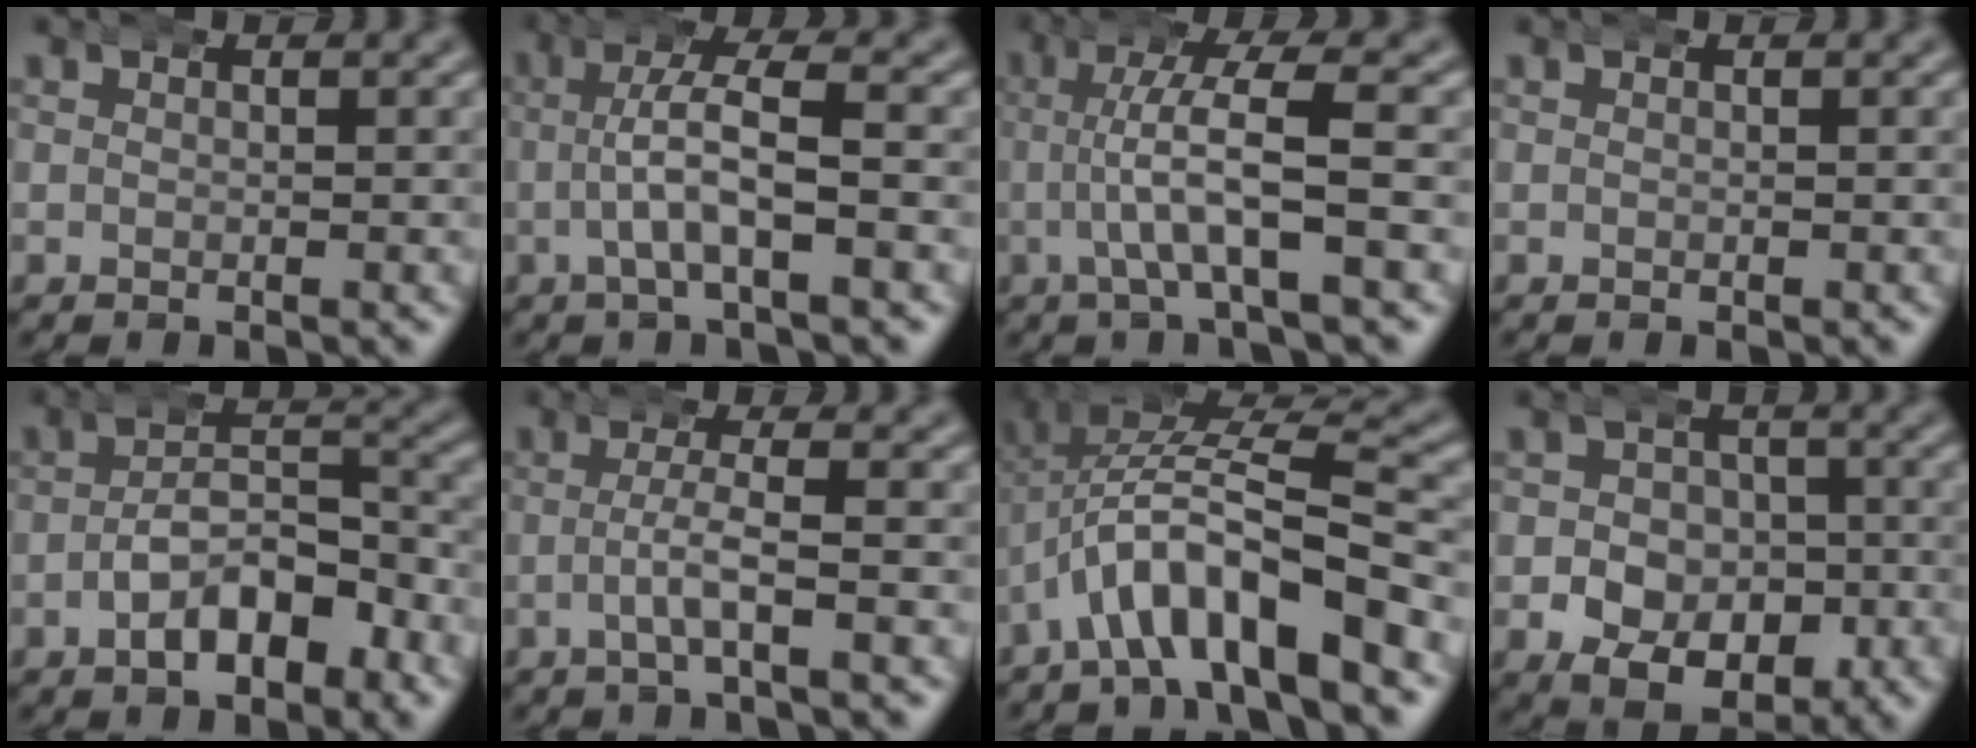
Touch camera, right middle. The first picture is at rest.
{"total": 4.1, "force": [-0.5, 1.0, 4.0], "torque": [-0.070, 0.011, -0.016]}
{"total": 5.0, "force": [0.0, 0.8, 5.0], "torque": [-0.092, 0.007, -0.008]}
{"total": 0.0}
{"total": 5.5, "force": [-3.0, 2.8, 3.6], "torque": [-0.042, -0.001, -0.051]}
{"total": 2.3, "force": [-1.1, -0.2, 2.0], "torque": [-0.038, 0.004, -0.022]}
{"total": 8.0, "force": [-2.9, 4.3, 6.1], "torque": [-0.115, -0.013, -0.040]}
{"total": 8.4, "force": [-2.7, 6.7, 4.3], "torque": [-0.060, -0.038, -0.033]}